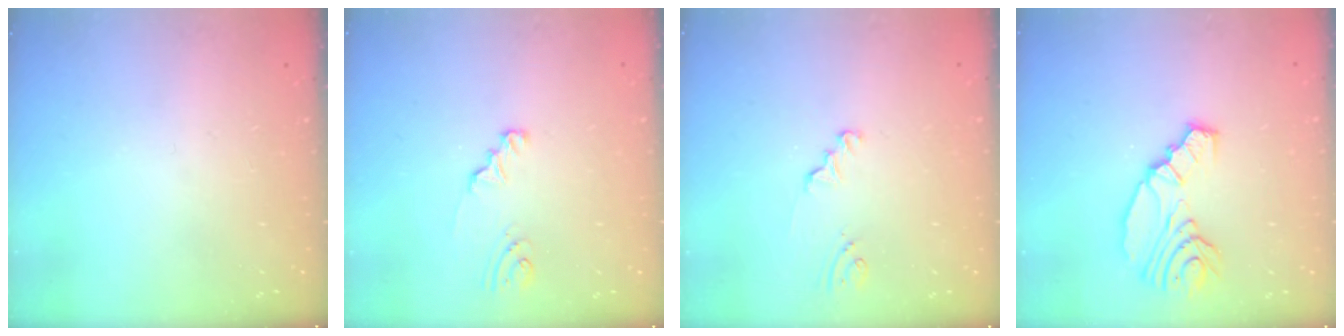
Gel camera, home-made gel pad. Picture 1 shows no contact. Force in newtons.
{"total": 1.7, "press": 1.7, "slide": 0.1}
{"total": 1.5, "press": 1.5, "slide": 0.2}
{"total": 12.4, "press": 11.6, "slide": 4.3}